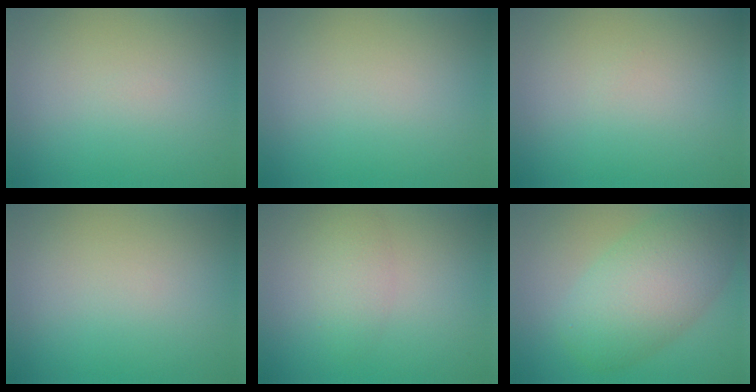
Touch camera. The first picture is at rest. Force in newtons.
{"total": 0.0}
{"total": 0.0}
{"total": 0.0}
{"total": 2.1, "press": 2.1, "slide": 0.1}
{"total": 7.6, "press": 7.6, "slide": 0.3}